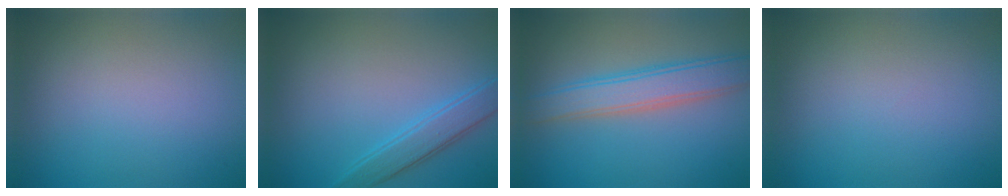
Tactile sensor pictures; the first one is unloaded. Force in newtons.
{"total": 2.8, "press": 2.8, "slide": 0.2}
{"total": 3.9, "press": 3.9, "slide": 0.2}
{"total": 0.0}